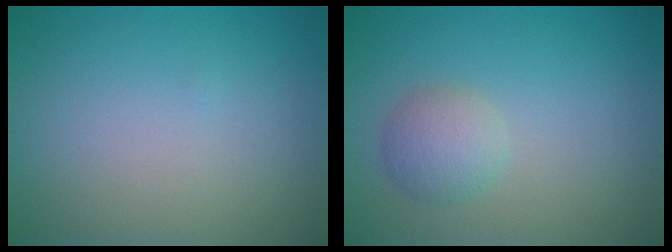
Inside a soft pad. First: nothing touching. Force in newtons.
{"total": 2.4, "press": 2.4, "slide": 0.0}